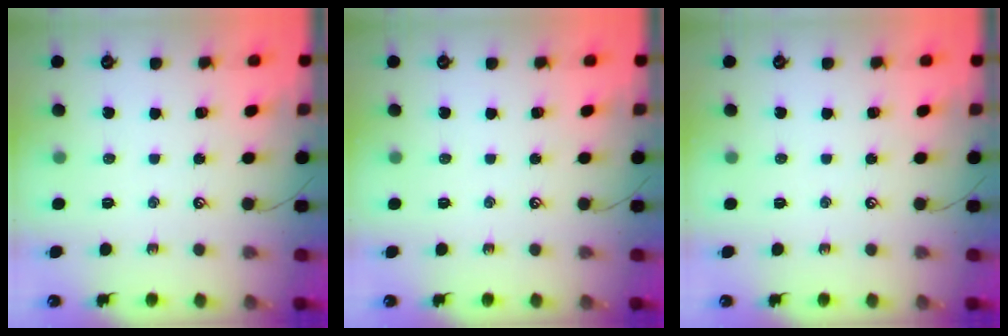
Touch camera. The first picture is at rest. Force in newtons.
{"total": 0.0}
{"total": 0.0}